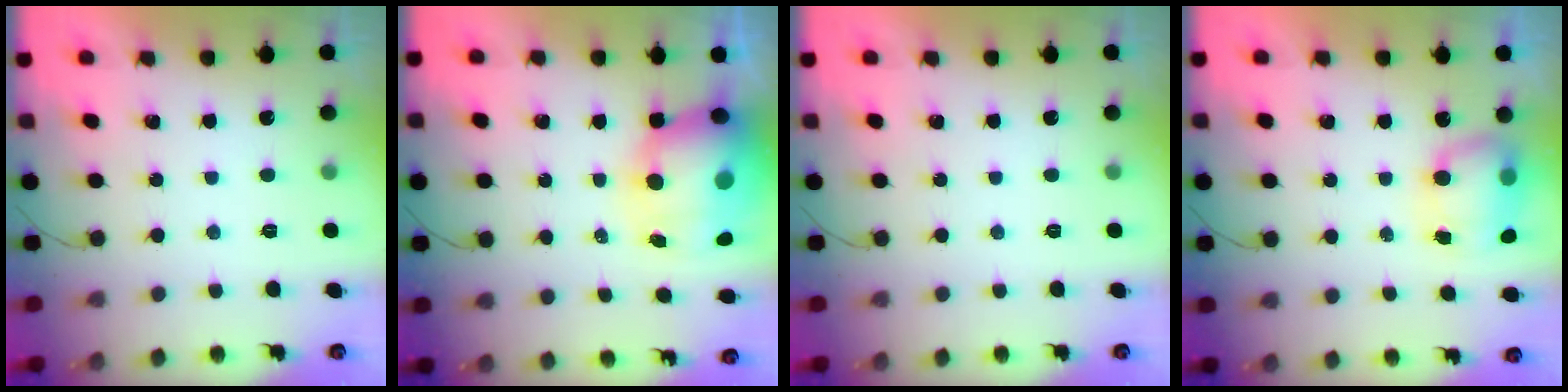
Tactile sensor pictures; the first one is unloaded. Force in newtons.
{"total": 16.0, "press": 15.4, "slide": 4.1}
{"total": 0.0}
{"total": 7.6, "press": 7.4, "slide": 1.4}